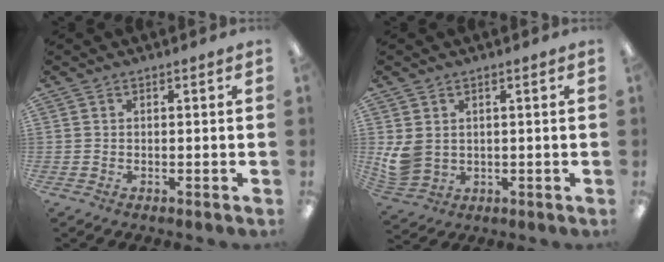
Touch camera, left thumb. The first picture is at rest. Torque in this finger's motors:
{"motor_torque": [-0.08, 0.44, 0.38, -0.37, 0.06]}